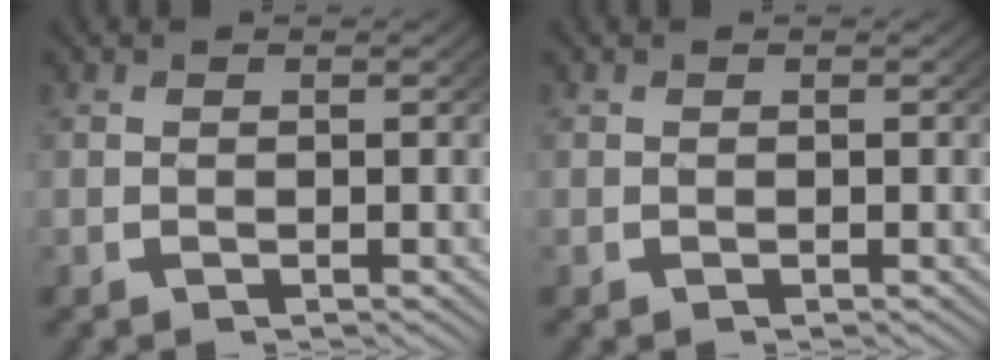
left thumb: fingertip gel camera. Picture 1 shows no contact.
{"total": 0.0}